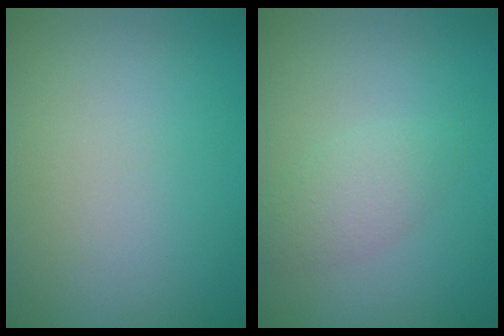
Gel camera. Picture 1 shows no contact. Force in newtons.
{"total": 2.0, "press": 2.0, "slide": 0.1}